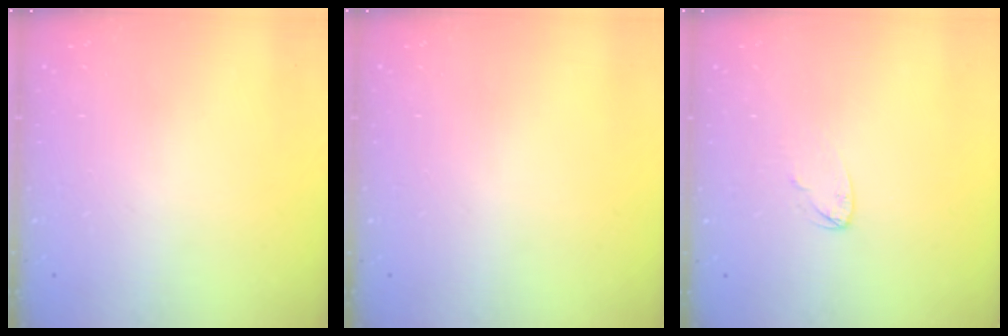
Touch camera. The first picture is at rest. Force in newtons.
{"total": 0.0}
{"total": 3.9, "press": 3.9, "slide": 0.4}